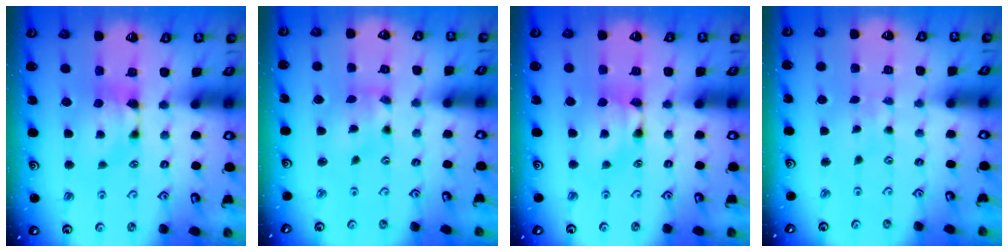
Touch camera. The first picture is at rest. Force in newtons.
{"total": 1.5, "press": 1.0, "slide": 1.1}
{"total": 1.7, "press": 1.7, "slide": 0.1}
{"total": 4.0, "press": 4.0, "slide": 0.1}